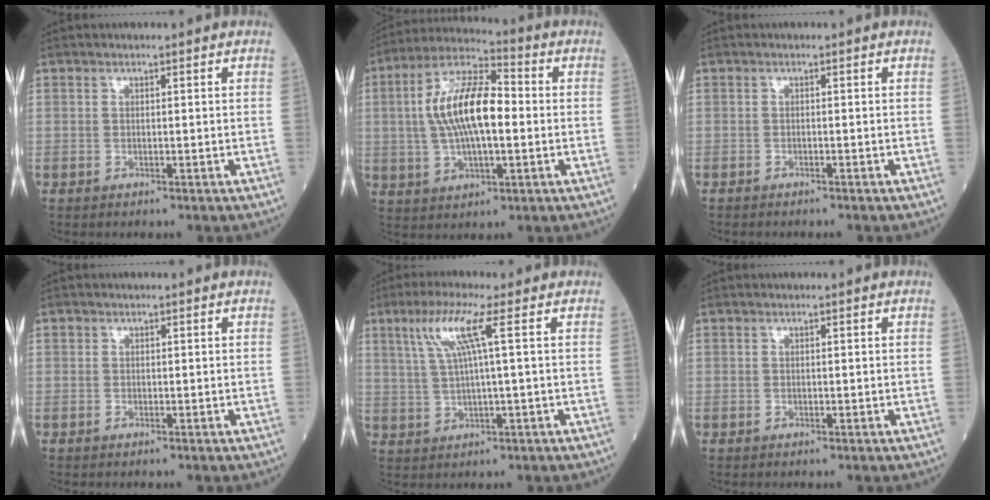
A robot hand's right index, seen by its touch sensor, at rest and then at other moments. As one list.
[{"total": 13.5, "force": [0.6, 4.6, 12.6], "torque": [-0.255, 0.020, 0.010]}, {"total": 1.3, "force": [-1.1, 0.0, 0.6], "torque": [-0.011, 0.001, -0.013]}, {"total": 0.0}, {"total": 6.5, "force": [2.5, -0.7, 6.0], "torque": [-0.123, 0.013, 0.055]}, {"total": 0.0}]